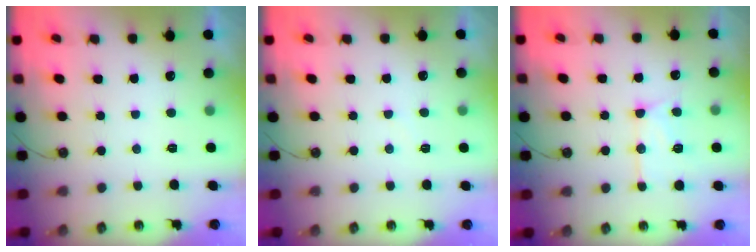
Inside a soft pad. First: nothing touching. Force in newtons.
{"total": 2.9, "press": 2.9, "slide": 0.4}
{"total": 13.1, "press": 13.1, "slide": 1.2}